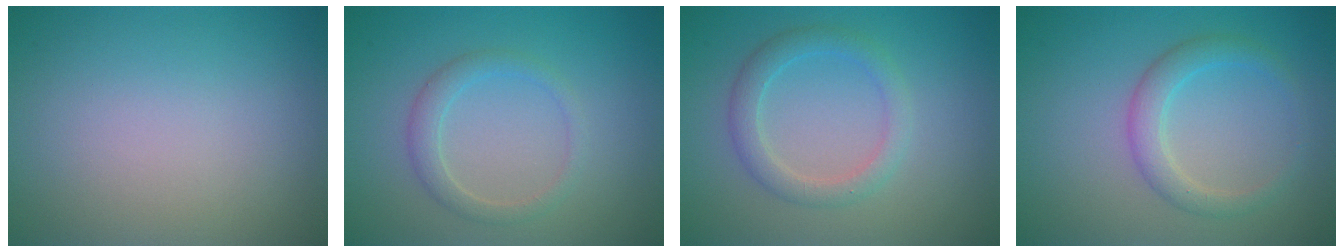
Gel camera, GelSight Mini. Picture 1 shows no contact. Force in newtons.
{"total": 2.0, "press": 2.0, "slide": 0.1}
{"total": 2.6, "press": 2.6, "slide": 0.1}
{"total": 2.6, "press": 2.6, "slide": 0.1}